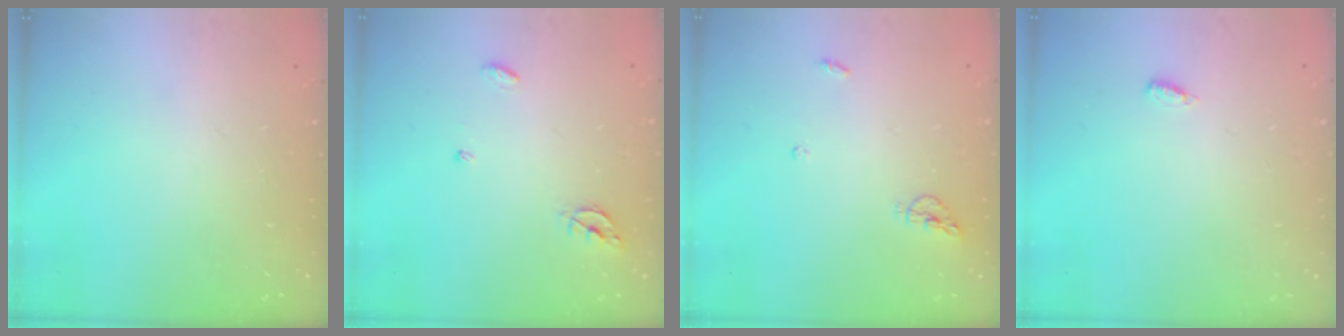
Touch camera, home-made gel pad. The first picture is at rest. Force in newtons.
{"total": 4.2, "press": 4.2, "slide": 0.3}
{"total": 5.4, "press": 5.4, "slide": 0.5}
{"total": 7.1, "press": 3.0, "slide": 6.4}